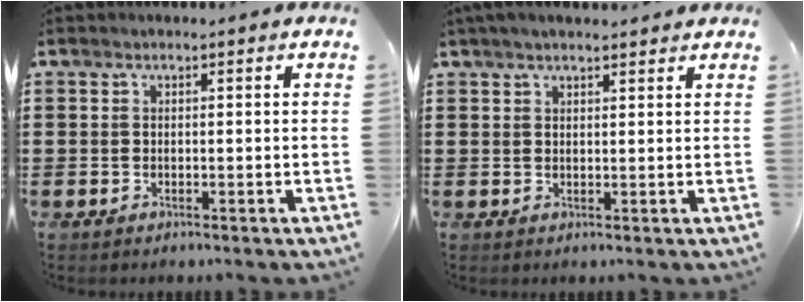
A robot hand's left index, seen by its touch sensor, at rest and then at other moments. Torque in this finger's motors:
{"motor_torque": [2.13, 0.00, 0.45, 0.07]}